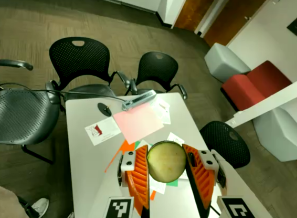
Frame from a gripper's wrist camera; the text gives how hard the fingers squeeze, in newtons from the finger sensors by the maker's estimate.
{"total": 13.6, "left": 13.7, "right": 13.5}